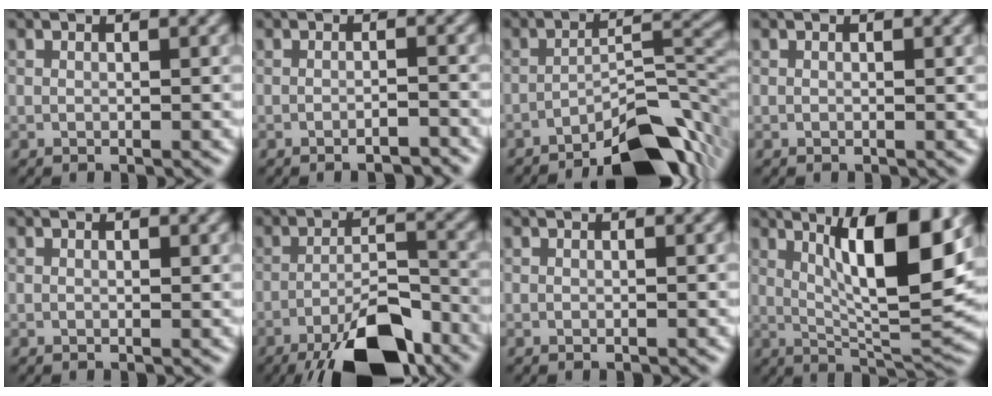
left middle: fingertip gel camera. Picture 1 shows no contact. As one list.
[{"total": 1.6, "force": [-1.3, -0.1, 0.9], "torque": [-0.011, 0.000, -0.017]}, {"total": 7.7, "force": [-5.7, 1.4, 5.0], "torque": [-0.077, 0.010, -0.085]}, {"total": 0.0}, {"total": 0.0}, {"total": 8.9, "force": [-6.1, 2.0, 6.1], "torque": [-0.107, -0.004, -0.094]}, {"total": 0.0}, {"total": 9.7, "force": [2.7, 2.0, 9.1], "torque": [-0.139, -0.005, 0.064]}]